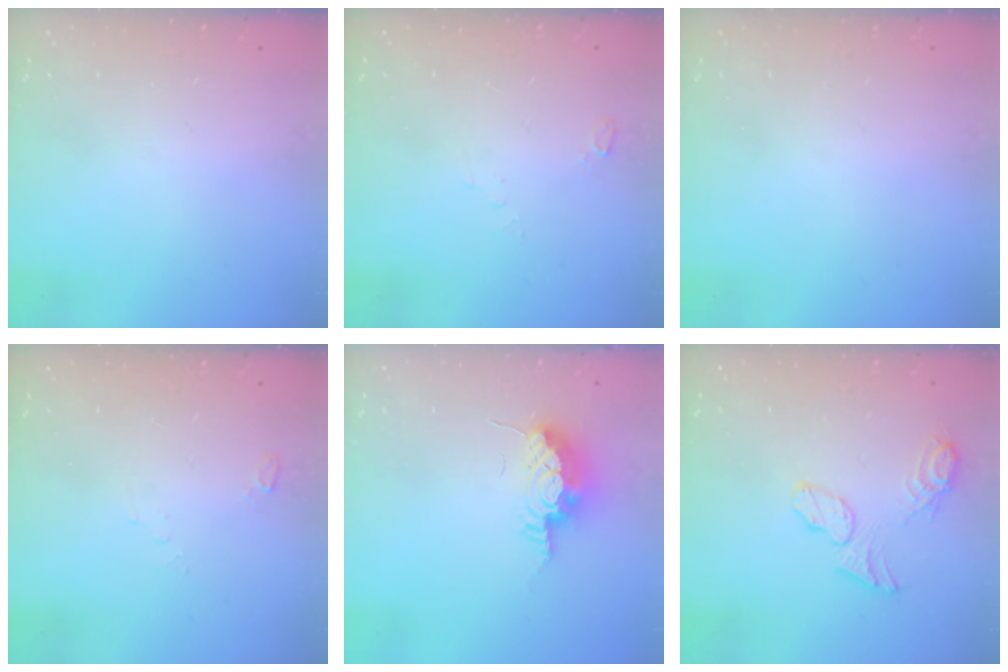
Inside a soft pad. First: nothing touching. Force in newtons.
{"total": 3.0, "press": 2.1, "slide": 2.1}
{"total": 0.0}
{"total": 3.0, "press": 2.1, "slide": 2.1}
{"total": 9.0, "press": 8.9, "slide": 1.8}
{"total": 9.0, "press": 9.0, "slide": 0.7}